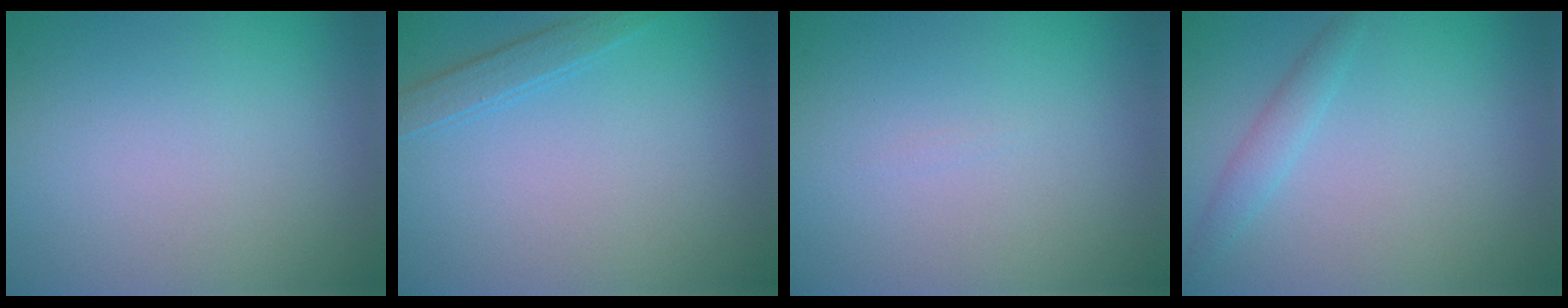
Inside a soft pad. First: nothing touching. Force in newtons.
{"total": 1.6, "press": 1.6, "slide": 0.1}
{"total": 0.0}
{"total": 1.5, "press": 1.5, "slide": 0.0}